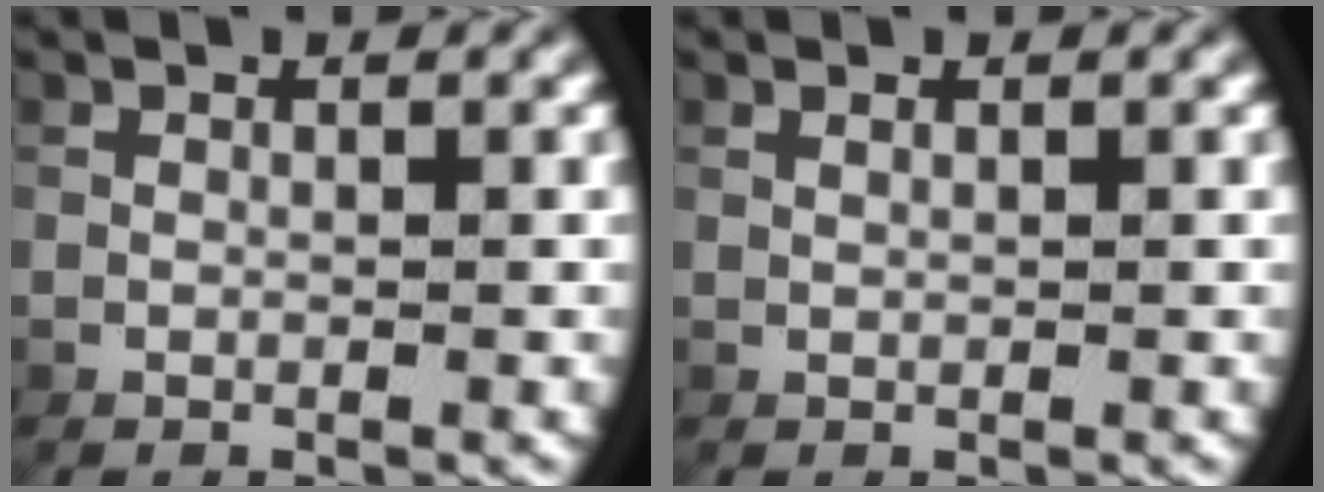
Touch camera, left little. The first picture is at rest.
{"total": 0.7, "force": [0.4, -0.6, 0.1], "torque": [-0.002, 0.000, 0.013]}